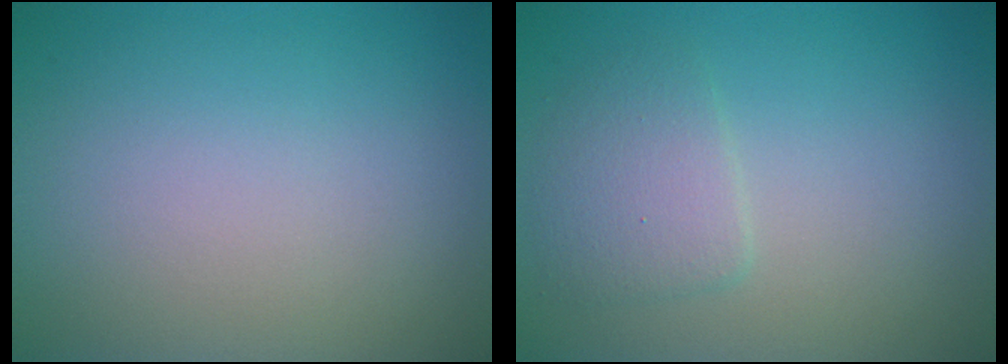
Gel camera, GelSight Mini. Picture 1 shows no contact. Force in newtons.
{"total": 2.4, "press": 2.4, "slide": 0.0}